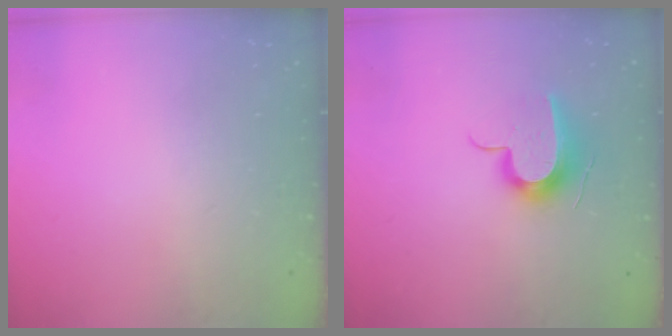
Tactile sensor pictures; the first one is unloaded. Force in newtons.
{"total": 11.3, "press": 11.3, "slide": 0.4}